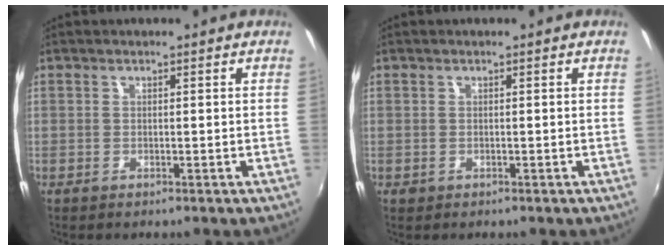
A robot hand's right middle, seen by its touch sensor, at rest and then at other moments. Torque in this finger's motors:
{"motor_torque": [0.26, -0.23, 0.04, 0.00]}